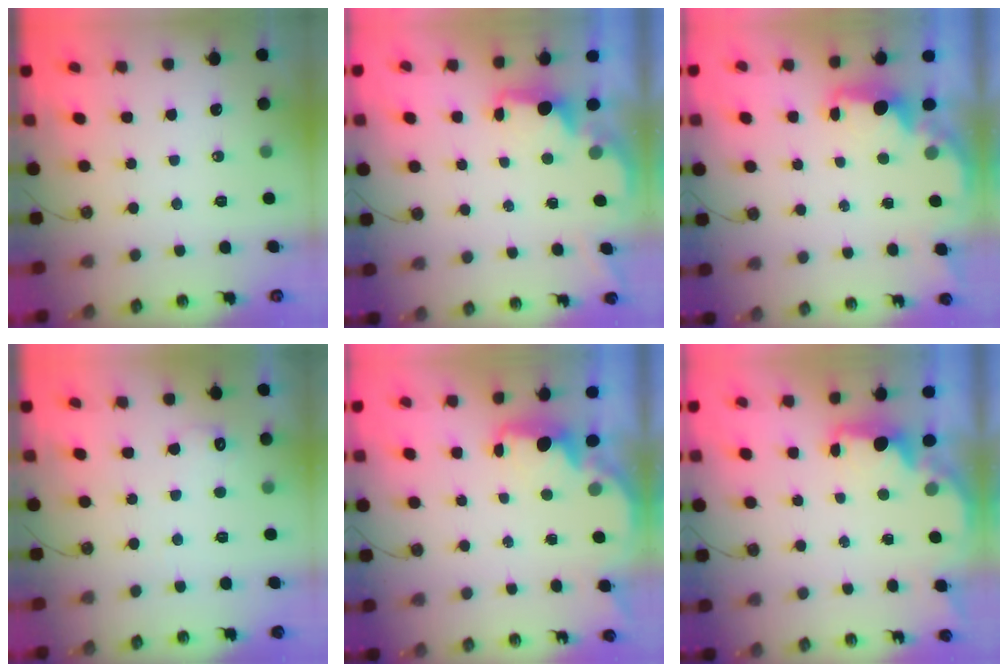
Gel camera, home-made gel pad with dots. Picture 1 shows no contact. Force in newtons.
{"total": 1.8, "press": 1.6, "slide": 0.8}
{"total": 2.3, "press": 2.2, "slide": 0.8}
{"total": 7.2, "press": 7.2, "slide": 0.2}
{"total": 2.4, "press": 2.3, "slide": 0.8}
{"total": 2.4, "press": 2.3, "slide": 0.8}